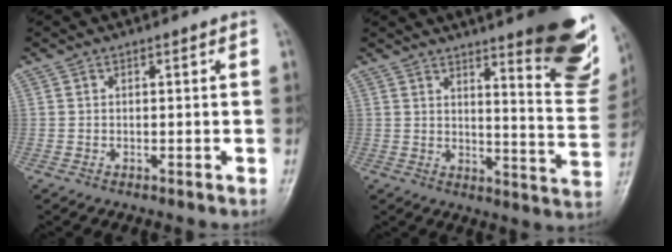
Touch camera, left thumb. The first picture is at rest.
{"total": 19.8, "force": [12.5, 4.1, 14.7], "torque": [-0.152, -0.088, 0.158]}